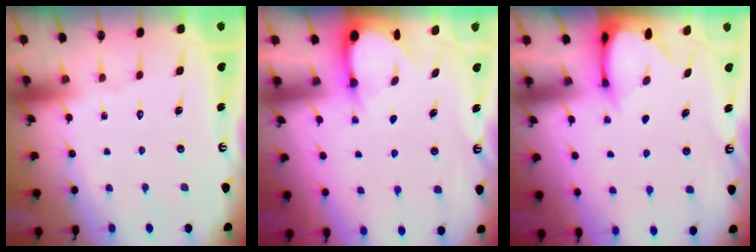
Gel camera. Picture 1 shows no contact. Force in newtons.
{"total": 3.5, "press": 3.5, "slide": 0.3}
{"total": 3.3, "press": 3.3, "slide": 0.3}